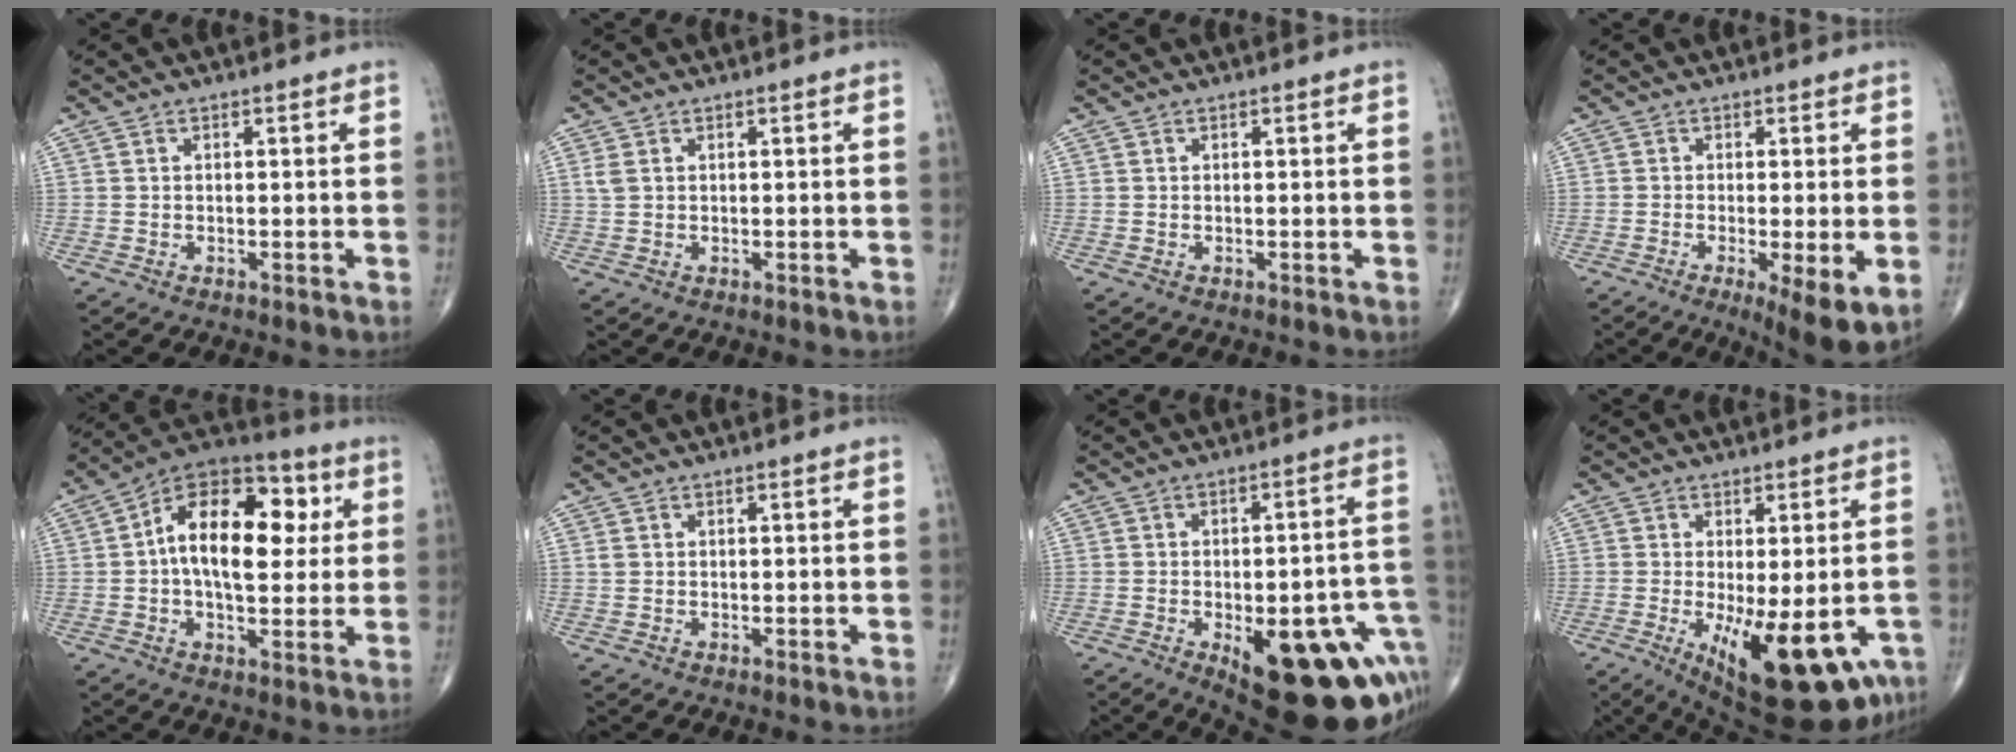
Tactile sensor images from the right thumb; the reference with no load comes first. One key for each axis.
{"total": 1.4, "fx": 0.5, "fy": 0.9, "fz": 1.0, "tx": -0.029, "ty": 0.007, "tz": 0.016}
{"total": 0.0}
{"total": 8.4, "fx": -2.4, "fy": 2.0, "fz": 7.8, "tx": -0.119, "ty": -0.023, "tz": -0.038}
{"total": 18.9, "fx": 3.0, "fy": 10.5, "fz": 15.3, "tx": -0.215, "ty": 0.022, "tz": 0.036}
{"total": 0.6, "fx": 0.2, "fy": 0.5, "fz": 0.3, "tx": -0.006, "ty": 0.004, "tz": 0.004}
{"total": 24.2, "fx": -9.2, "fy": 9.7, "fz": 20.1, "tx": -0.172, "ty": 0.027, "tz": -0.099}
{"total": 17.0, "fx": -6.2, "fy": 6.5, "fz": 14.4, "tx": -0.177, "ty": -0.021, "tz": -0.073}